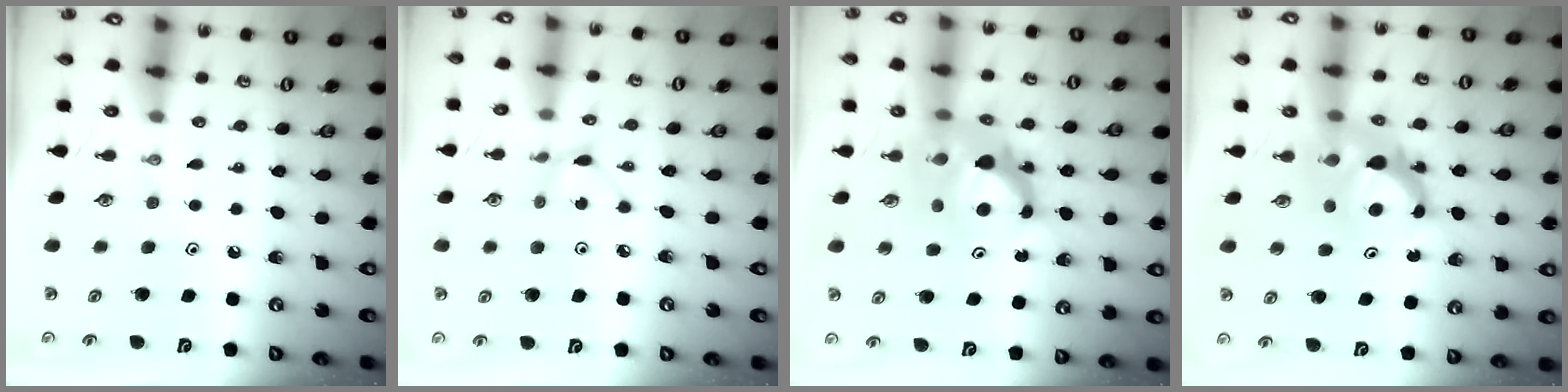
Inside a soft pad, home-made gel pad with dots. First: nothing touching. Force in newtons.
{"total": 1.9, "press": 1.9, "slide": 0.1}
{"total": 10.8, "press": 10.7, "slide": 1.0}
{"total": 7.5, "press": 7.5, "slide": 0.6}